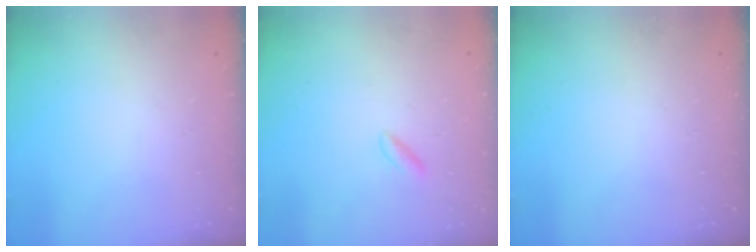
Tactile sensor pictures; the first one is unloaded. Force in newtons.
{"total": 1.0, "press": 0.9, "slide": 0.5}
{"total": 0.0}